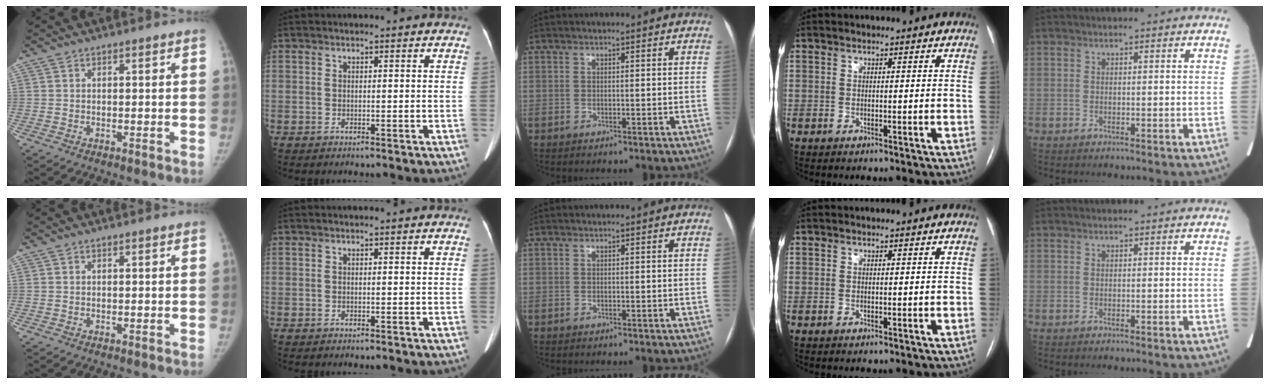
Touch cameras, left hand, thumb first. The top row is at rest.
{}